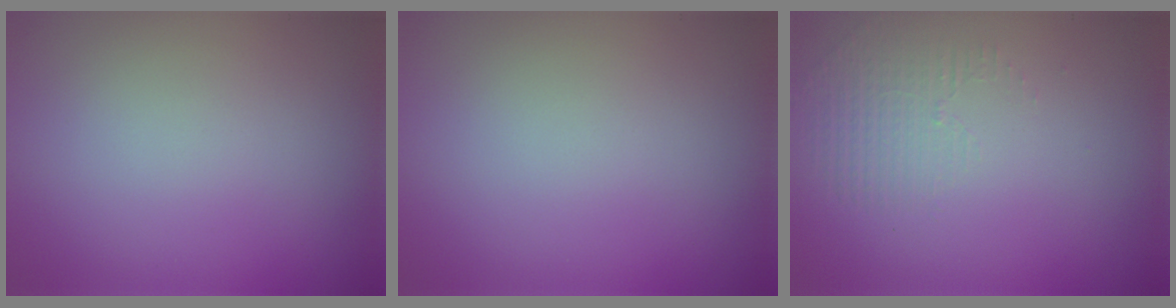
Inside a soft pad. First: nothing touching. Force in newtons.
{"total": 0.0}
{"total": 1.4, "press": 0.3, "slide": 1.4}